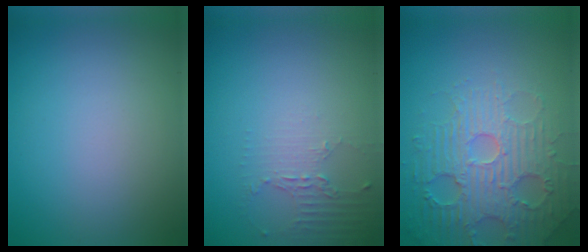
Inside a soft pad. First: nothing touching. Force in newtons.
{"total": 2.1, "press": 1.5, "slide": 1.5}
{"total": 5.0, "press": 4.9, "slide": 1.2}